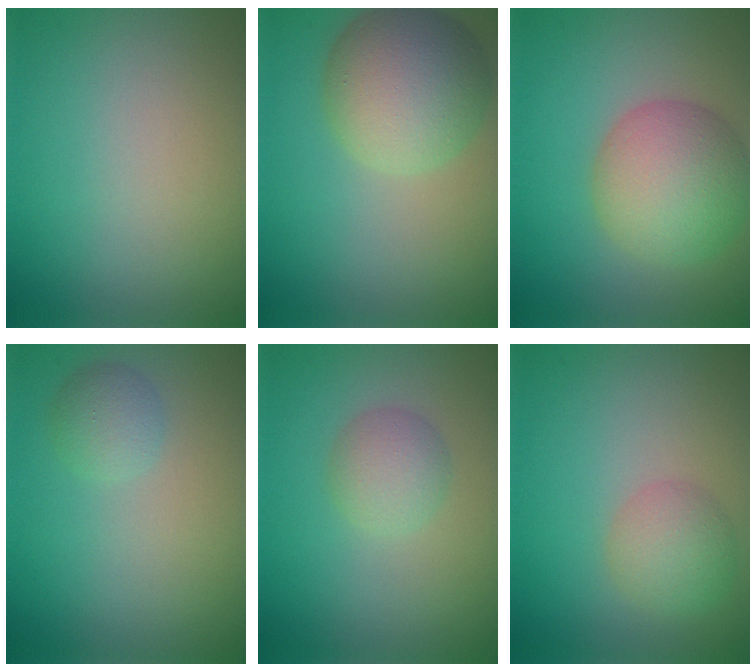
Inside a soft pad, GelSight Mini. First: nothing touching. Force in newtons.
{"total": 7.7, "press": 7.7, "slide": 0.4}
{"total": 6.8, "press": 6.8, "slide": 0.3}
{"total": 1.8, "press": 1.8, "slide": 0.1}
{"total": 2.5, "press": 2.5, "slide": 0.0}
{"total": 3.0, "press": 3.0, "slide": 0.0}